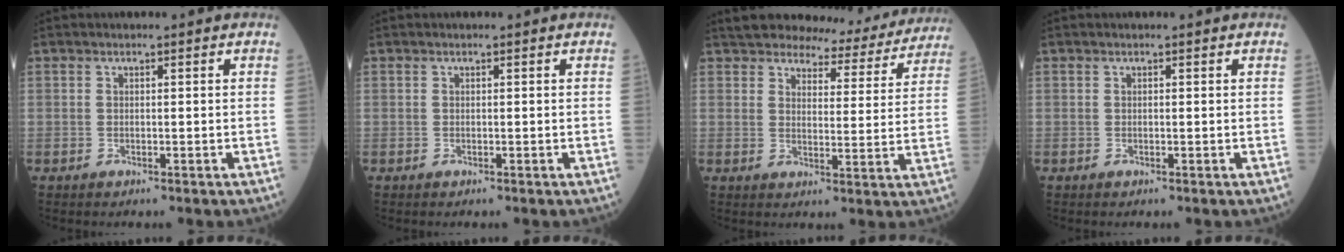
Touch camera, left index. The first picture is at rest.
{"total": 0.0}
{"total": 14.1, "force": [13.2, 3.5, 3.4], "torque": [-0.026, -0.010, 0.148]}
{"total": 0.0}